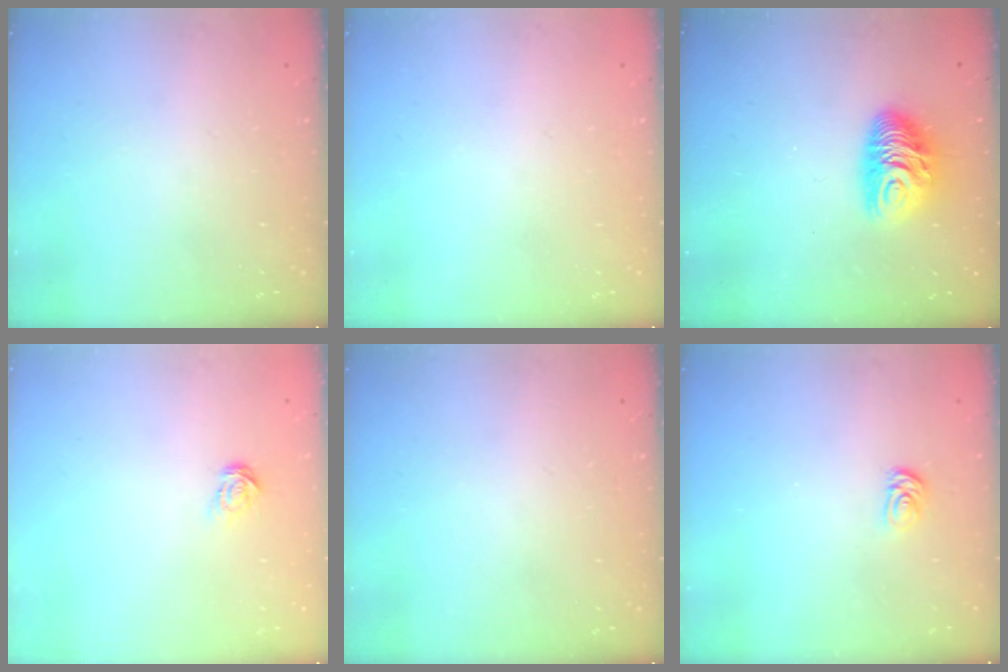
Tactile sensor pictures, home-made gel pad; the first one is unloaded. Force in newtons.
{"total": 0.0}
{"total": 9.8, "press": 9.8, "slide": 0.7}
{"total": 4.4, "press": 4.4, "slide": 0.3}
{"total": 0.0}
{"total": 2.6, "press": 2.6, "slide": 0.3}